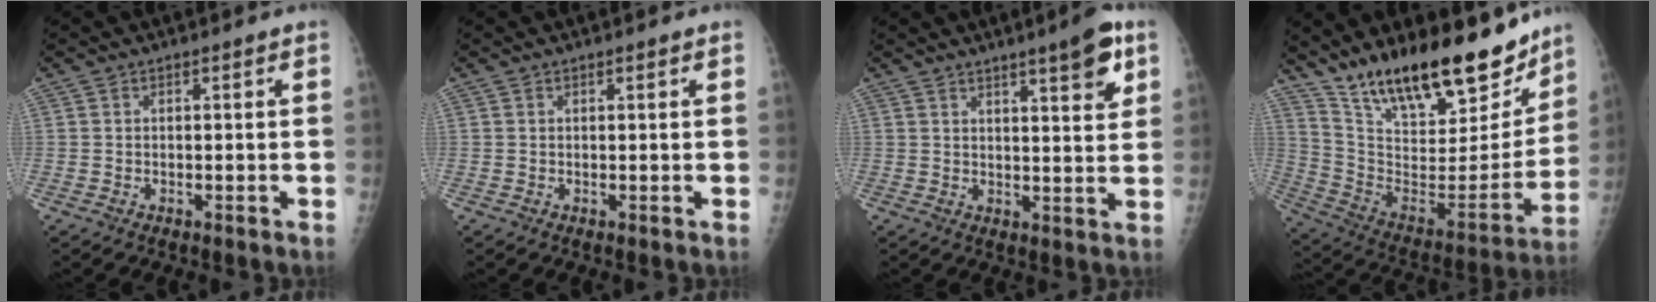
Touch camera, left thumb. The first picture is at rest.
{"total": 0.5, "force": [0.3, 0.2, 0.4], "torque": [-0.007, 0.000, 0.004]}
{"total": 8.0, "force": [4.6, 1.6, 6.4], "torque": [-0.078, -0.022, 0.061]}
{"total": 27.5, "force": [20.3, 9.7, 15.8], "torque": [-0.224, -0.082, 0.336]}